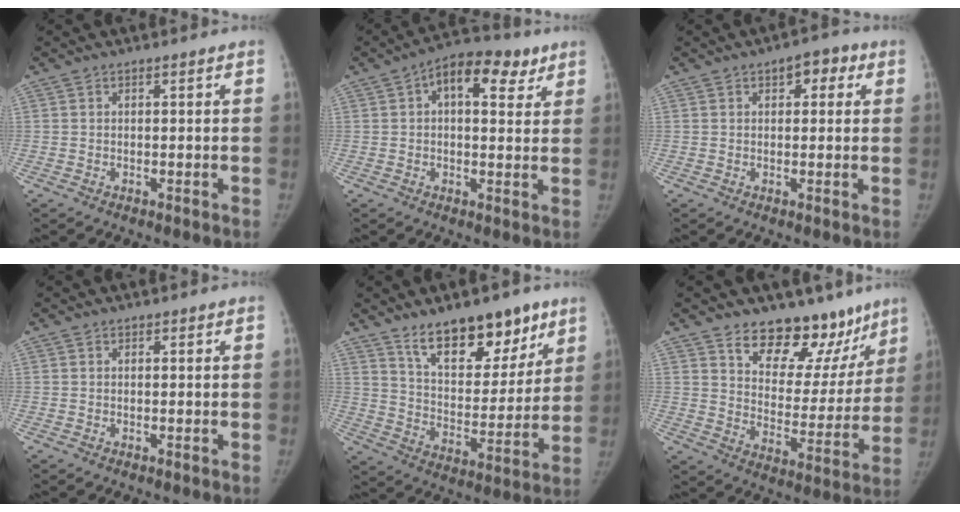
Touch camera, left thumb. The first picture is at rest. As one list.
[{"total": 11.6, "force": [4.8, 6.1, 8.5], "torque": [-0.090, 0.013, 0.064]}, {"total": 4.8, "force": [2.0, 2.7, 3.4], "torque": [-0.016, 0.002, 0.016]}, {"total": 0.0}, {"total": 17.8, "force": [11.9, 8.3, 10.3], "torque": [-0.093, -0.076, 0.198]}, {"total": 18.0, "force": [13.4, 9.6, 7.3], "torque": [-0.033, -0.093, 0.193]}]